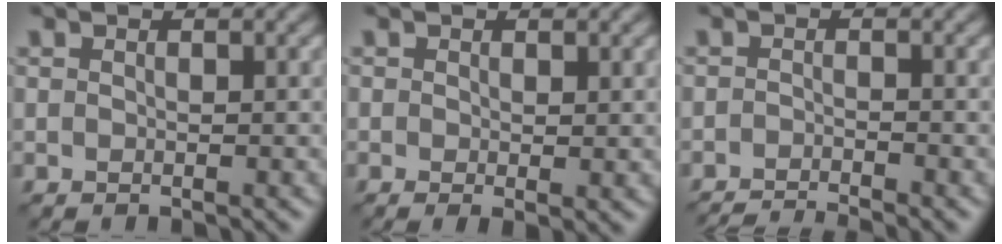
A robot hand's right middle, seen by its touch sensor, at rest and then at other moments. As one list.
[{"total": 1.1, "force": [0.2, 0.3, 1.0], "torque": [-0.013, -0.005, 0.003]}, {"total": 3.6, "force": [-3.2, 0.2, 1.6], "torque": [-0.021, -0.002, -0.061]}]